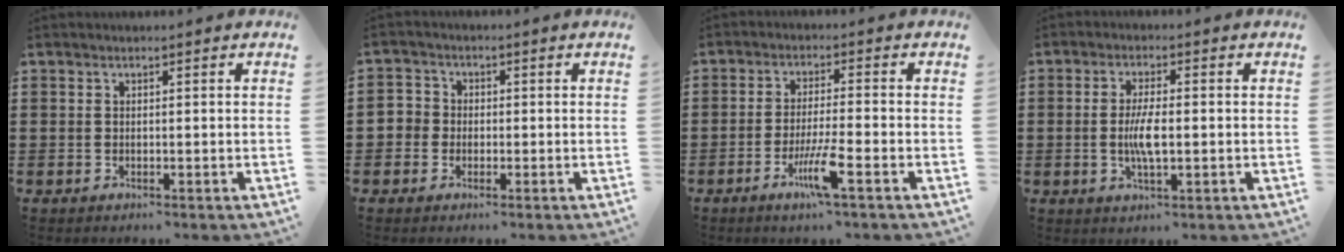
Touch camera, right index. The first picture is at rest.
{"total": 2.8, "force": [-0.8, 2.6, 0.6], "torque": [-0.031, 0.006, -0.022]}
{"total": 6.4, "force": [-3.1, 0.3, 5.6], "torque": [-0.110, -0.013, -0.057]}
{"total": 5.0, "force": [-0.5, 1.2, 4.8], "torque": [-0.098, -0.007, -0.014]}